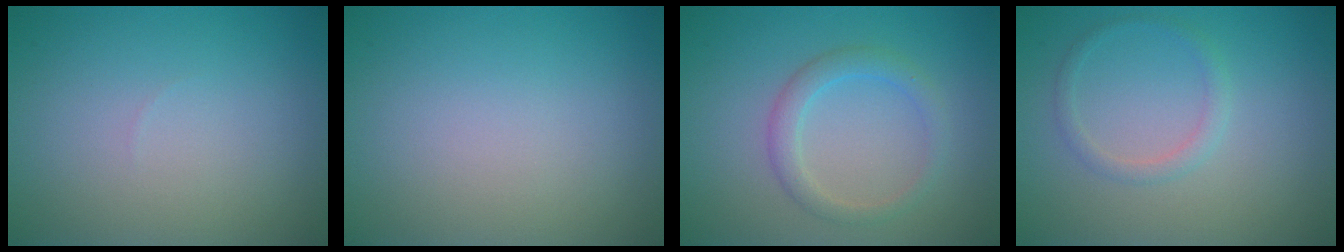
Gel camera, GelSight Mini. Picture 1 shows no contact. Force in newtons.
{"total": 0.0}
{"total": 2.3, "press": 2.3, "slide": 0.1}
{"total": 1.4, "press": 1.4, "slide": 0.1}